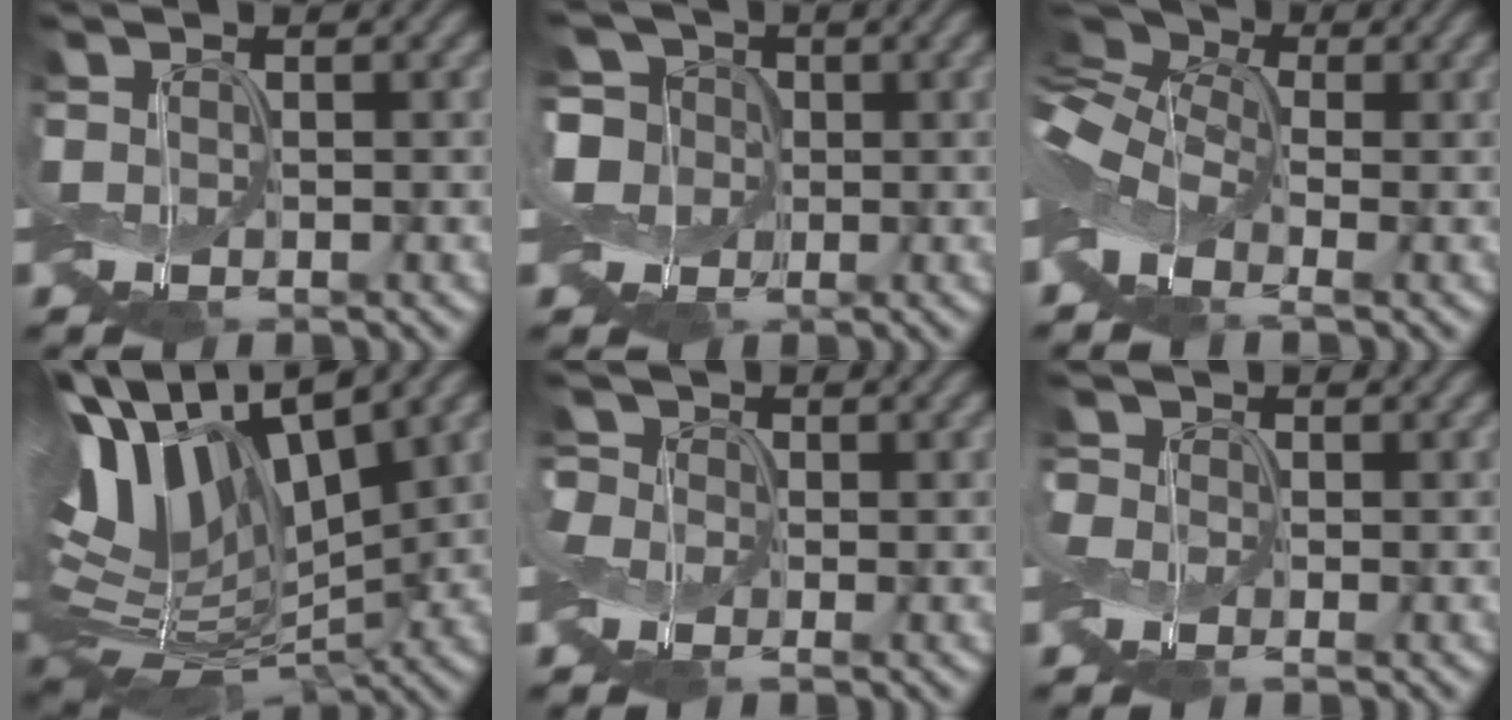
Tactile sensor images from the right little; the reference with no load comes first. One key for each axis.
{"total": 6.0, "fx": -0.1, "fy": 5.1, "fz": 3.1, "tx": -0.085, "ty": 0.028, "tz": -0.029}
{"total": 8.3, "fx": -0.5, "fy": 5.3, "fz": 6.3, "tx": -0.129, "ty": 0.016, "tz": -0.033}
{"total": 12.0, "fx": 3.8, "fy": 6.2, "fz": 9.6, "tx": -0.209, "ty": 0.013, "tz": 0.067}
{"total": 4.7, "fx": 1.7, "fy": 3.8, "fz": 2.2, "tx": -0.060, "ty": 0.026, "tz": 0.001}
{"total": 1.6, "fx": 0.5, "fy": 1.4, "fz": 0.5, "tx": -0.033, "ty": 0.010, "tz": 0.000}